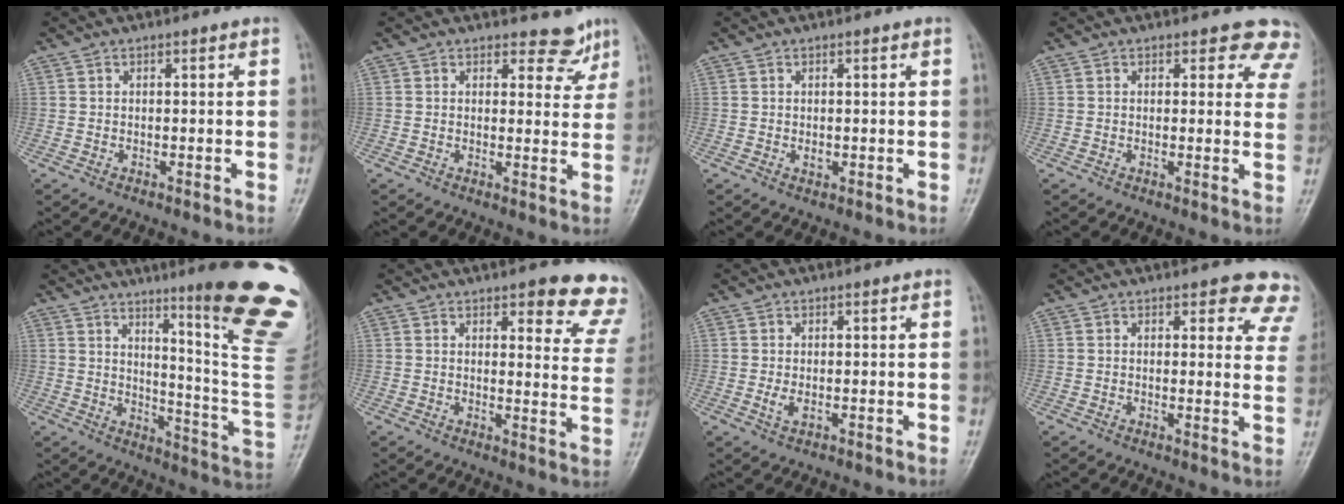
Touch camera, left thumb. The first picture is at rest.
{"total": 4.8, "force": [4.0, 2.5, 0.7], "torque": [0.018, -0.032, 0.040]}
{"total": 1.2, "force": [0.2, 0.8, 0.8], "torque": [-0.011, -0.002, 0.005]}
{"total": 7.6, "force": [6.5, 3.7, 1.5], "torque": [0.039, -0.025, 0.041]}
{"total": 23.7, "force": [14.2, 1.7, 19.0], "torque": [-0.209, -0.103, 0.197]}
{"total": 10.8, "force": [9.4, 3.4, 3.9], "torque": [0.005, -0.057, 0.077]}
{"total": 1.9, "force": [0.1, 1.1, 1.5], "torque": [-0.031, -0.006, 0.004]}
{"total": 9.1, "force": [7.9, 3.8, 2.4], "torque": [0.031, -0.038, 0.056]}